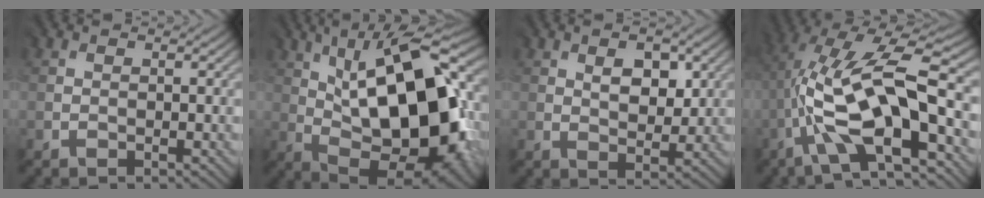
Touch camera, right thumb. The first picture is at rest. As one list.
[{"total": 18.5, "force": [2.6, 8.1, 16.5], "torque": [-0.260, 0.020, 0.045]}, {"total": 4.4, "force": [1.7, 2.5, 3.2], "torque": [-0.051, -0.004, 0.032]}, {"total": 14.1, "force": [-2.4, 4.6, 13.1], "torque": [-0.249, 0.016, -0.040]}]